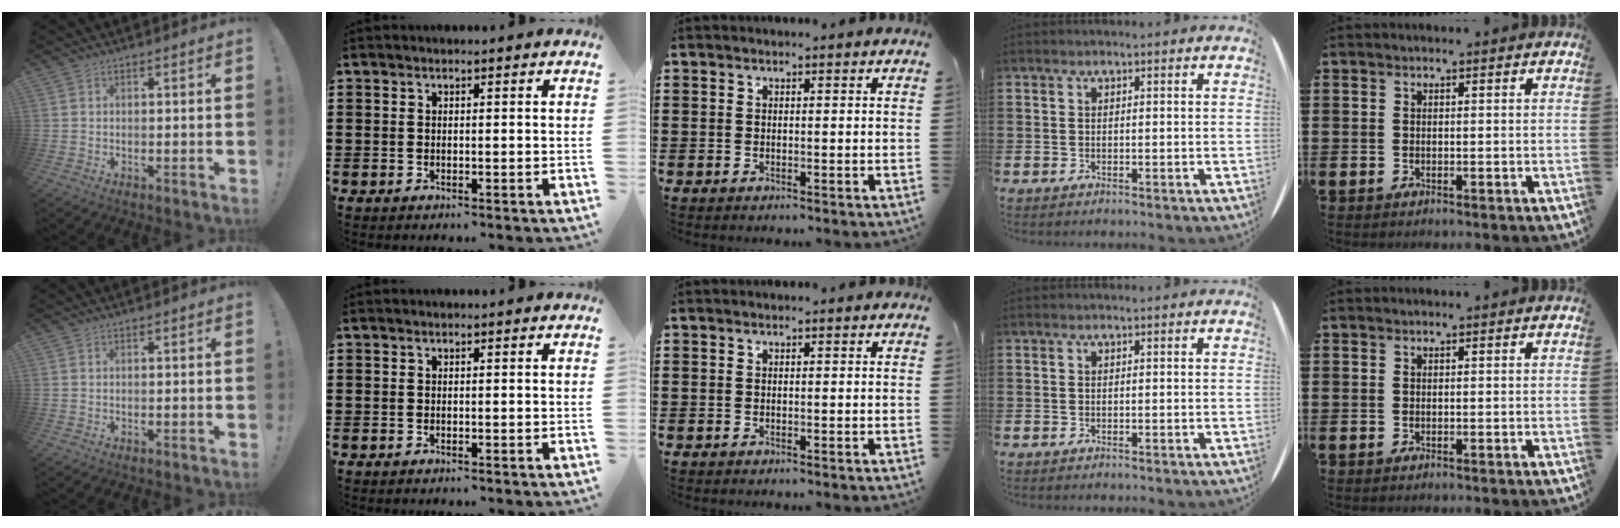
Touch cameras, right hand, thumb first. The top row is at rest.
{}